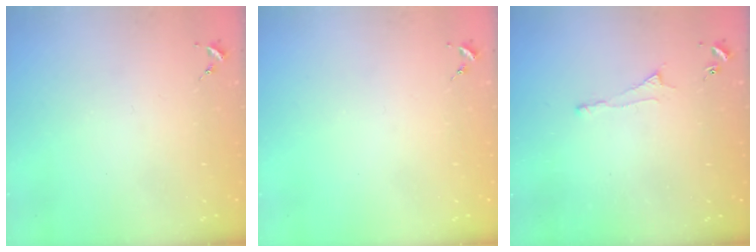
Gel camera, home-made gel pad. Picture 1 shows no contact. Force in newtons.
{"total": 0.0}
{"total": 3.2, "press": 3.2, "slide": 0.5}